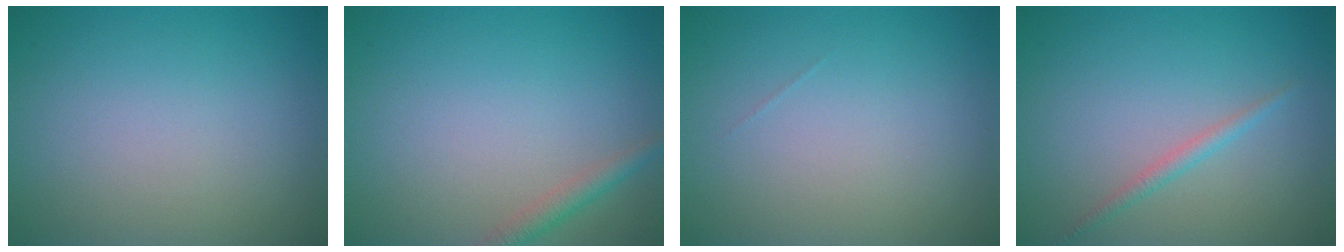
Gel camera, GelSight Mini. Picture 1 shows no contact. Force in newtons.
{"total": 1.8, "press": 1.8, "slide": 0.1}
{"total": 0.0}
{"total": 1.2, "press": 1.2, "slide": 0.0}